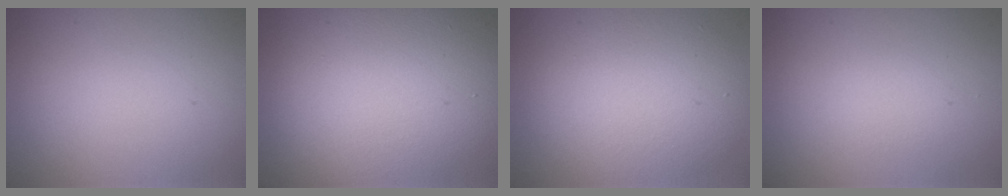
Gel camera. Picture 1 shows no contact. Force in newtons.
{"total": 13.4, "press": 13.4, "slide": 0.5}
{"total": 6.2, "press": 6.2, "slide": 0.7}
{"total": 1.0, "press": 1.0, "slide": 0.0}